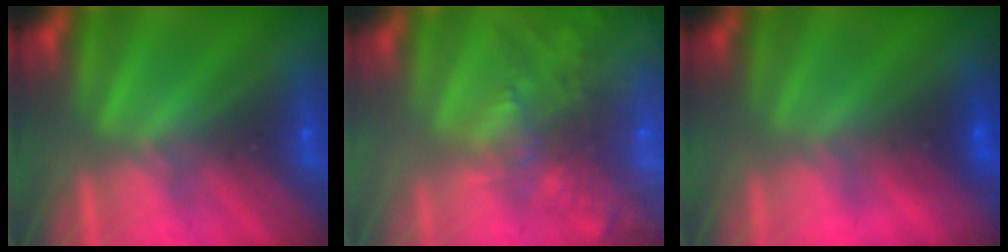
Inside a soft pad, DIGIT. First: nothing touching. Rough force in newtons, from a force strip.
{"total": 9.4}
{"total": 3.5}